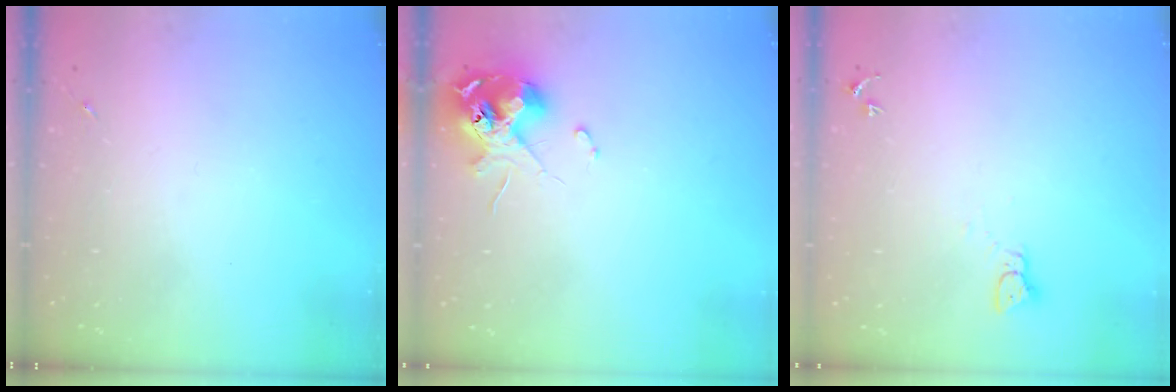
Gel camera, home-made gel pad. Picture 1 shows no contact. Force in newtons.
{"total": 11.3, "press": 11.2, "slide": 1.5}
{"total": 2.3, "press": 2.3, "slide": 0.2}